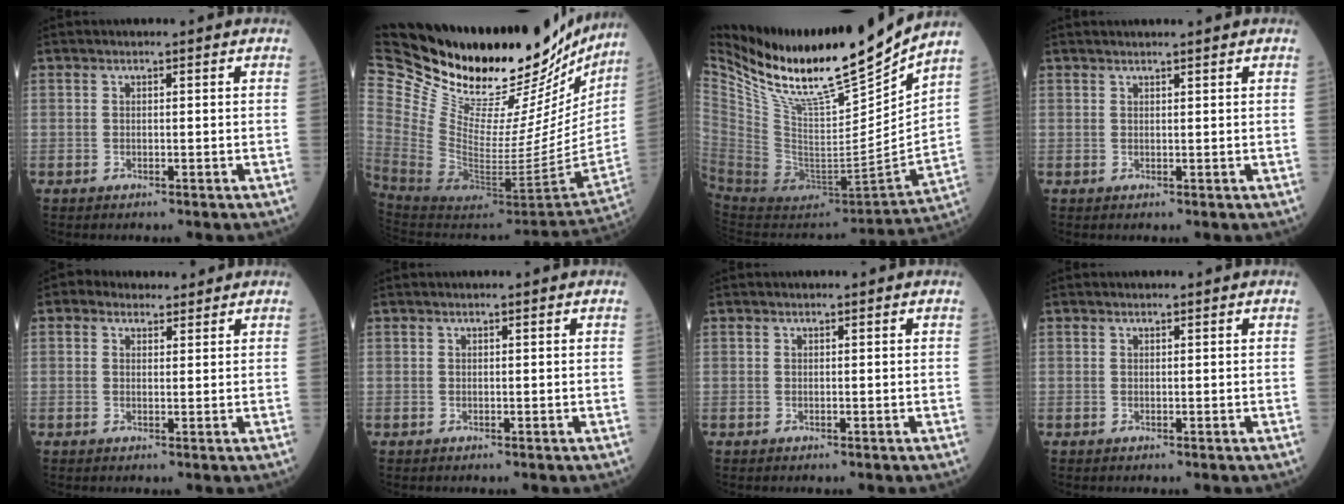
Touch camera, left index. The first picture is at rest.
{"total": 41.8, "force": [35.4, 12.2, 18.6], "torque": [-0.350, -0.093, 0.515]}
{"total": 25.2, "force": [21.3, 2.3, 13.2], "torque": [-0.241, -0.057, 0.371]}
{"total": 3.1, "force": [2.9, -0.1, 1.0], "torque": [-0.012, 0.019, 0.041]}
{"total": 3.5, "force": [2.7, 2.1, 0.8], "torque": [-0.011, 0.021, 0.042]}
{"total": 1.0, "force": [0.9, -0.1, 0.4], "torque": [-0.003, 0.008, 0.016]}
{"total": 0.0}
{"total": 0.5, "force": [0.5, 0.0, 0.0], "torque": [-0.005, 0.001, 0.009]}